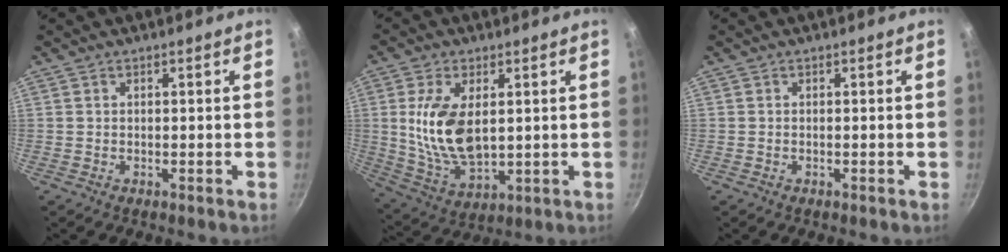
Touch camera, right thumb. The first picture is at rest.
{"total": 13.3, "force": [2.1, 7.2, 11.0], "torque": [-0.206, -0.019, 0.050]}
{"total": 0.0}